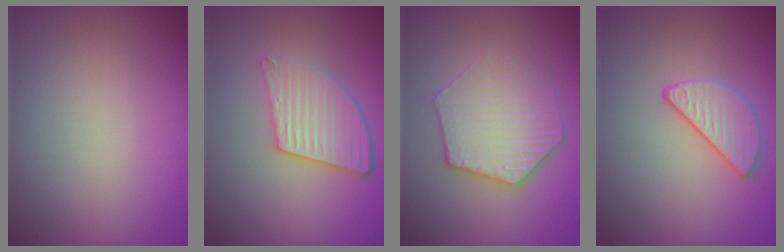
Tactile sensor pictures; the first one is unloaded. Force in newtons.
{"total": 5.0, "press": 3.7, "slide": 3.4}
{"total": 4.4, "press": 4.1, "slide": 1.7}
{"total": 2.9, "press": 2.6, "slide": 1.1}